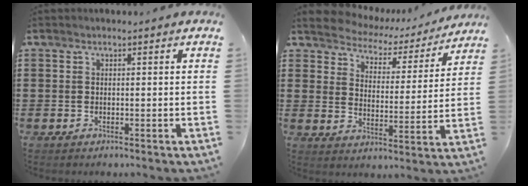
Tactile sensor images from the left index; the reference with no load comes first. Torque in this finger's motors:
{"motor_torque": [1.58, -0.56, 0.22, -0.01]}